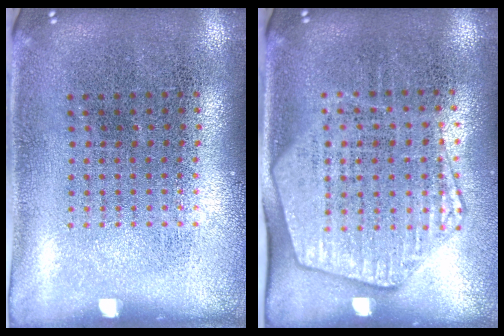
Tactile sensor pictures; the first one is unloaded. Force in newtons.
{"total": 2.0, "press": 1.8, "slide": 0.9}